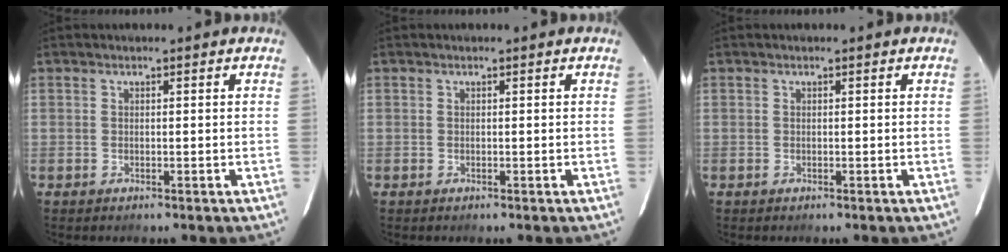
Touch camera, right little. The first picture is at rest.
{"total": 0.0}
{"total": 0.0}